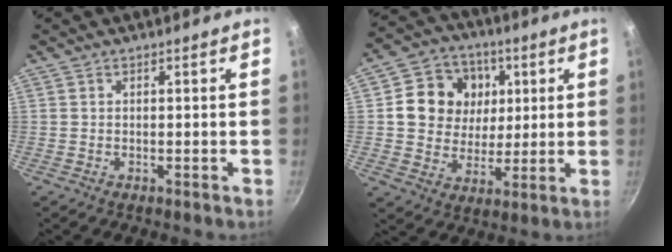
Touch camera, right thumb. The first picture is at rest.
{"total": 13.7, "force": [3.5, 11.8, 6.0], "torque": [-0.070, -0.008, 0.054]}